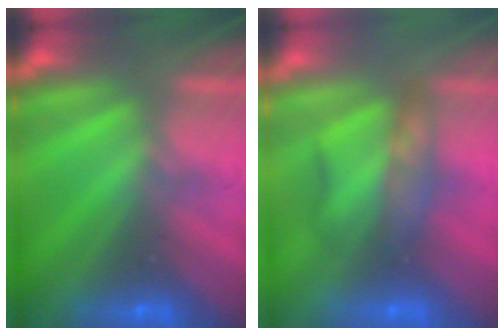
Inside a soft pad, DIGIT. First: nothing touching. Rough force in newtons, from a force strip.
{"total": 2.3}